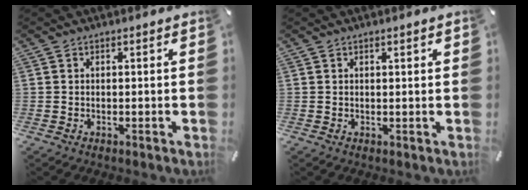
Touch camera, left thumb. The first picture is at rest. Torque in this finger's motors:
{"motor_torque": [-0.26, -0.25, -0.13, 0.20, -0.02]}